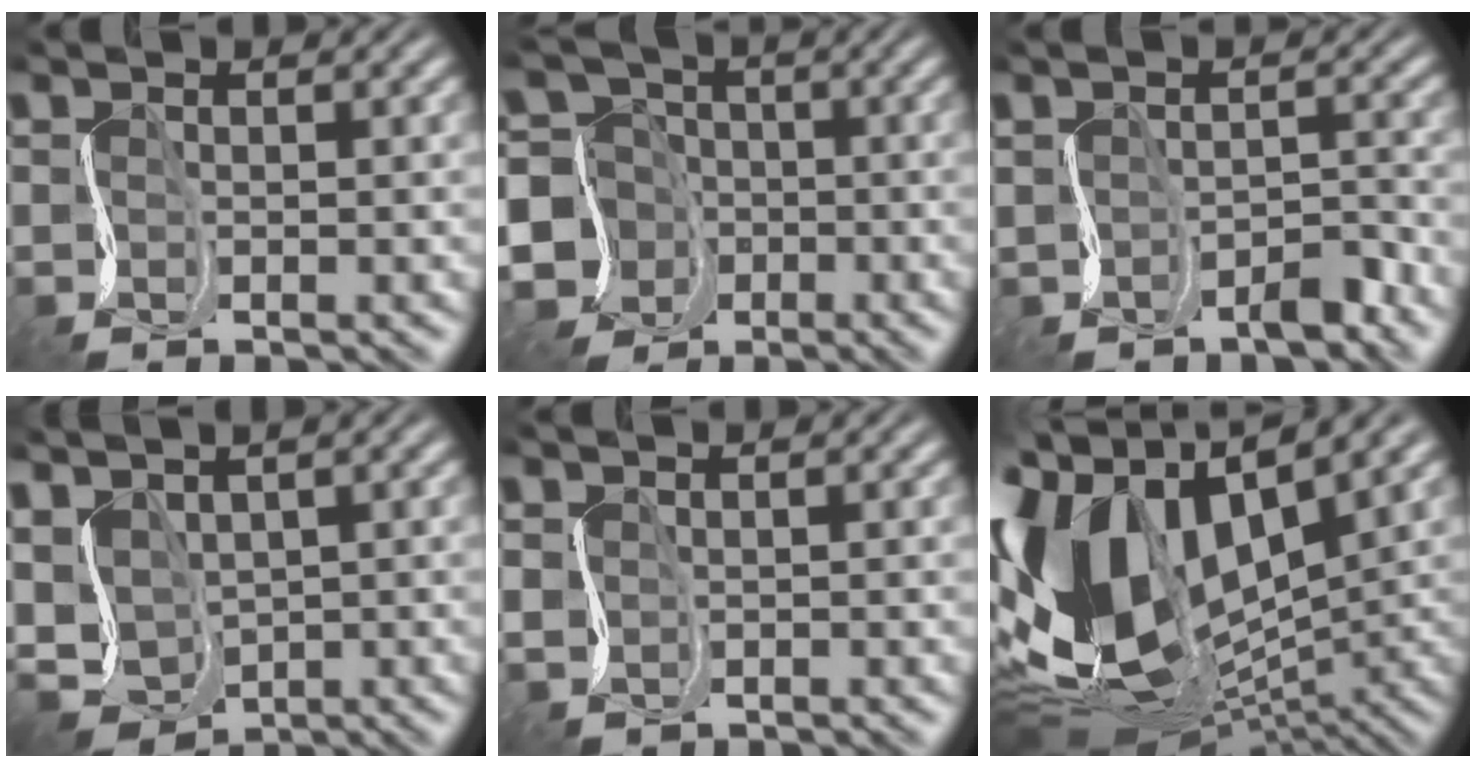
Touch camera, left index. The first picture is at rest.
{"total": 12.4, "force": [-4.5, 11.2, 3.1], "torque": [-0.099, 0.005, -0.105]}
{"total": 3.1, "force": [-1.9, 1.3, 2.1], "torque": [-0.029, -0.004, -0.032]}
{"total": 7.4, "force": [0.8, 4.8, 5.6], "torque": [-0.123, -0.003, 0.020]}
{"total": 0.8, "force": [0.0, 0.7, 0.4], "torque": [-0.011, -0.003, -0.001]}
{"total": 15.9, "force": [-0.1, 9.8, 12.5], "torque": [-0.282, 0.012, -0.010]}